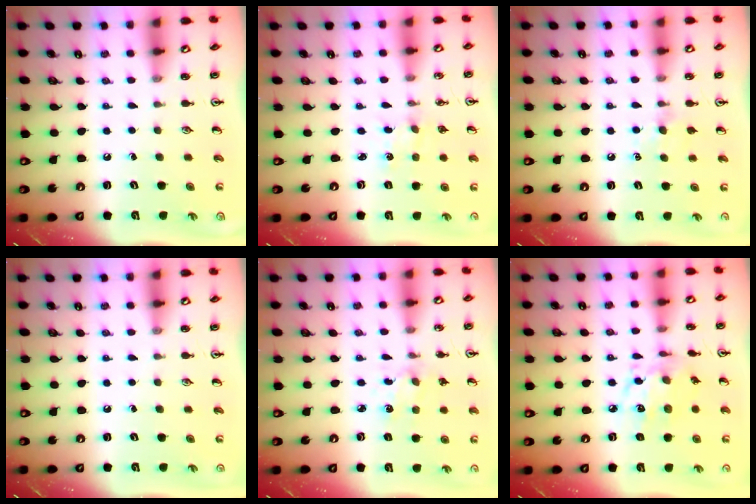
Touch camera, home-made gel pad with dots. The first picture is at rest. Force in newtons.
{"total": 0.0}
{"total": 5.6, "press": 5.5, "slide": 0.8}
{"total": 0.0}
{"total": 2.0, "press": 2.0, "slide": 0.2}
{"total": 8.8, "press": 8.8, "slide": 0.5}